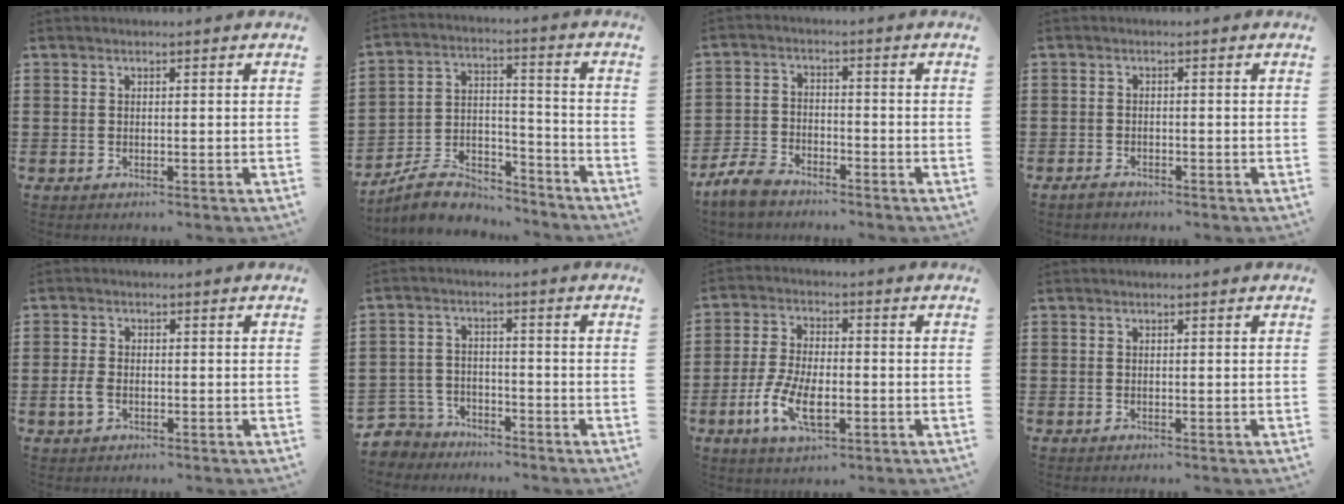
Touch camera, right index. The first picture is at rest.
{"total": 8.1, "force": [-7.2, 2.8, 2.4], "torque": [-0.051, 0.020, -0.138]}
{"total": 4.6, "force": [-4.1, 1.4, 1.5], "torque": [-0.057, 0.001, -0.091]}
{"total": 1.2, "force": [-1.1, 0.3, 0.2], "torque": [-0.008, -0.001, -0.024]}
{"total": 2.5, "force": [-0.8, 1.4, 1.9], "torque": [-0.052, -0.008, -0.017]}
{"total": 4.5, "force": [-4.1, 1.9, 0.1], "torque": [-0.034, -0.001, -0.093]}
{"total": 8.1, "force": [-2.9, 3.4, 6.8], "torque": [-0.159, -0.012, -0.058]}
{"total": 0.0}